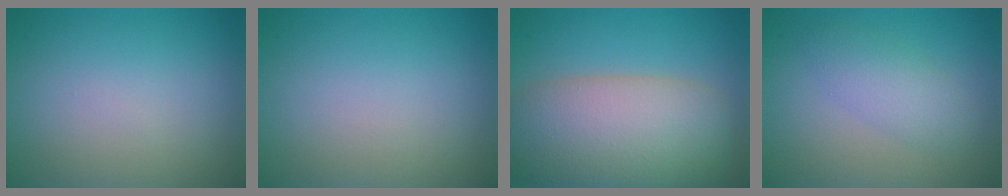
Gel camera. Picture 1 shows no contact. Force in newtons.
{"total": 0.0}
{"total": 11.1, "press": 11.1, "slide": 0.6}
{"total": 2.9, "press": 2.8, "slide": 0.2}